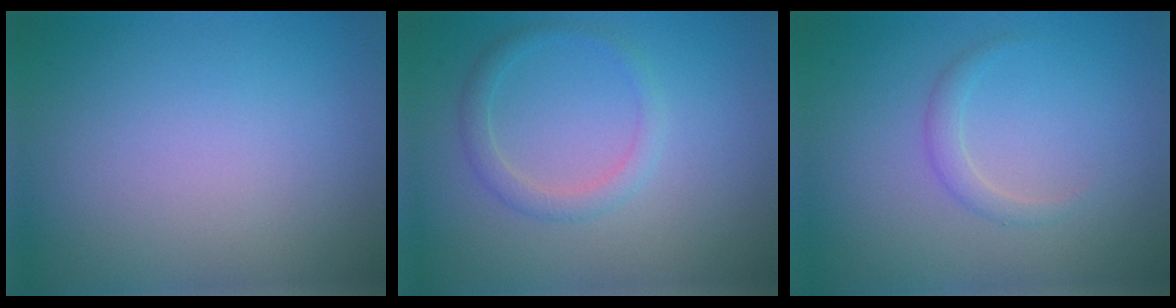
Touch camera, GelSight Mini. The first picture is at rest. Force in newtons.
{"total": 1.9, "press": 1.9, "slide": 0.1}
{"total": 1.2, "press": 1.2, "slide": 0.0}